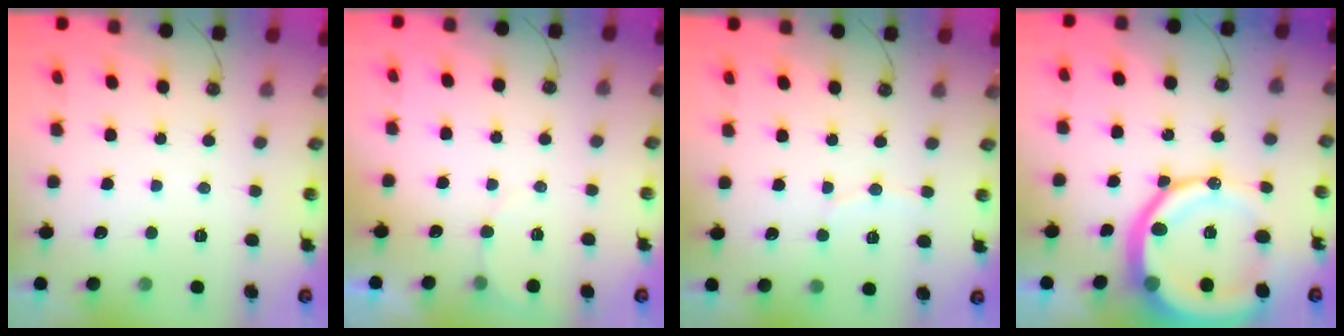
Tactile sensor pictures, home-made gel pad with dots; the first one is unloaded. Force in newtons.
{"total": 2.8, "press": 2.8, "slide": 0.2}
{"total": 5.3, "press": 5.2, "slide": 0.7}
{"total": 22.5, "press": 22.4, "slide": 2.6}